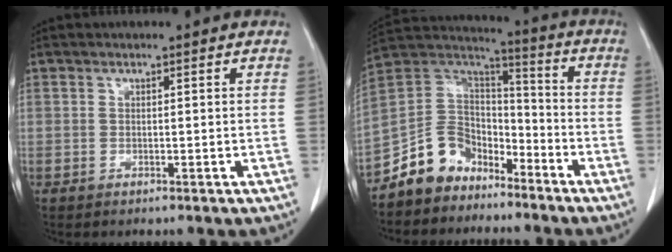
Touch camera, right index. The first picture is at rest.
{"total": 11.9, "force": [-8.5, 7.6, 3.1], "torque": [-0.071, 0.055, -0.162]}